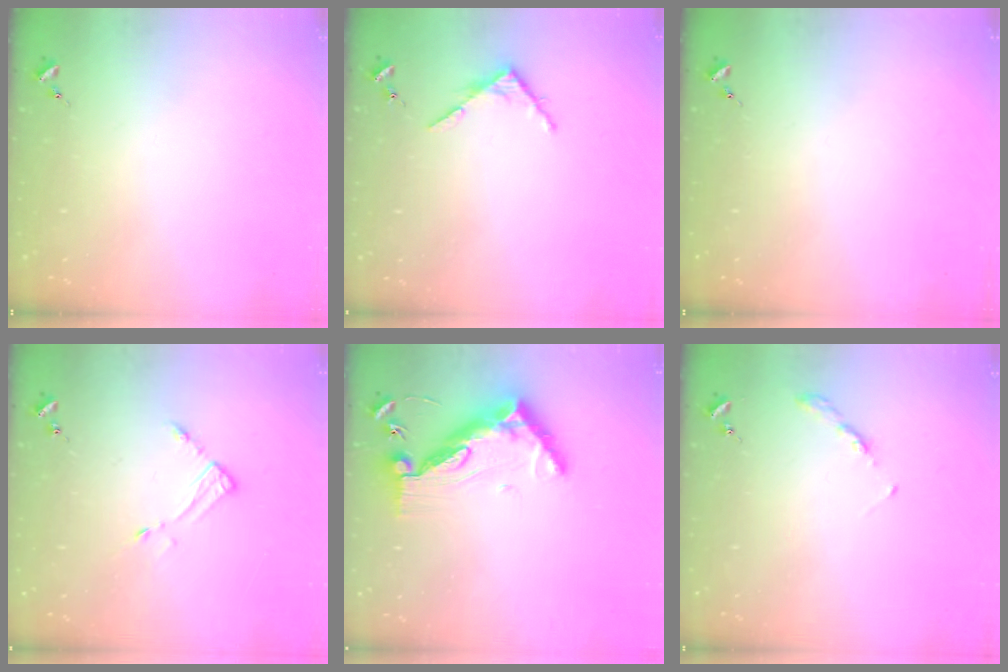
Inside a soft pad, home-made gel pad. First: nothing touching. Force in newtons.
{"total": 3.8, "press": 3.8, "slide": 0.4}
{"total": 0.0}
{"total": 3.5, "press": 3.5, "slide": 0.4}
{"total": 13.4, "press": 13.3, "slide": 1.4}
{"total": 3.2, "press": 3.2, "slide": 0.4}